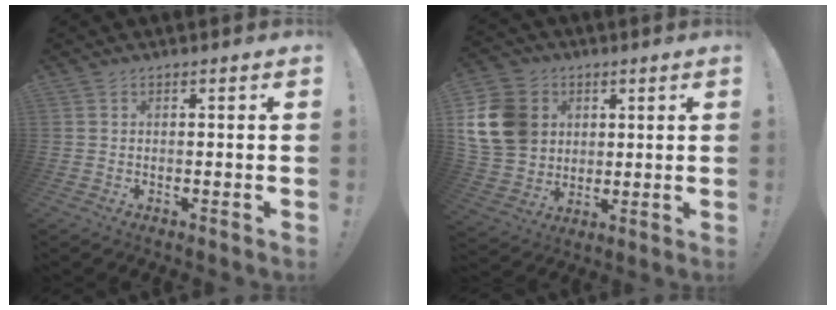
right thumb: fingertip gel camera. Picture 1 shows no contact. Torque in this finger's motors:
{"motor_torque": [1.43, 1.36, 0.39, -0.05, 0.31]}